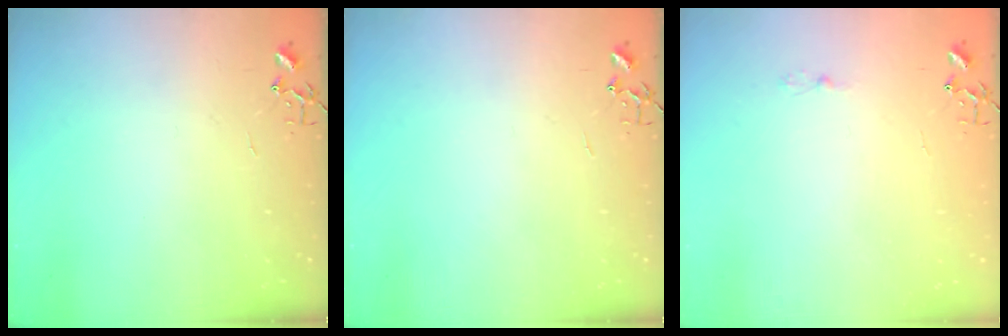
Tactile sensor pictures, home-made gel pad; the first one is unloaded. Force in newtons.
{"total": 0.0}
{"total": 2.5, "press": 2.5, "slide": 0.3}